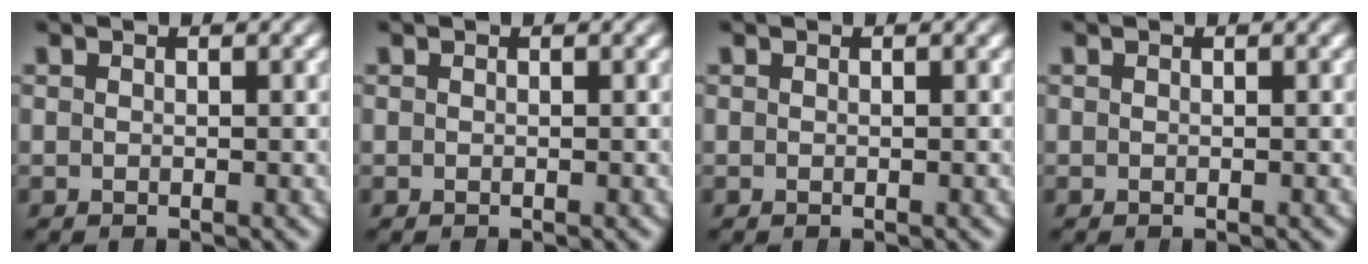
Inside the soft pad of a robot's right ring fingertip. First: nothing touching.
{"total": 0.0}
{"total": 0.0}
{"total": 0.0}